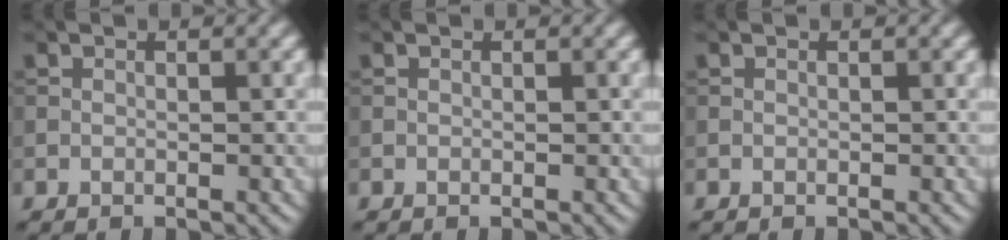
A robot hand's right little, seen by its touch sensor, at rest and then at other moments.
{"total": 0.0}
{"total": 0.0}